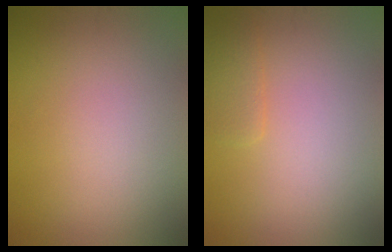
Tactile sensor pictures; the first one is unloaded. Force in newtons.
{"total": 1.6, "press": 1.5, "slide": 0.2}